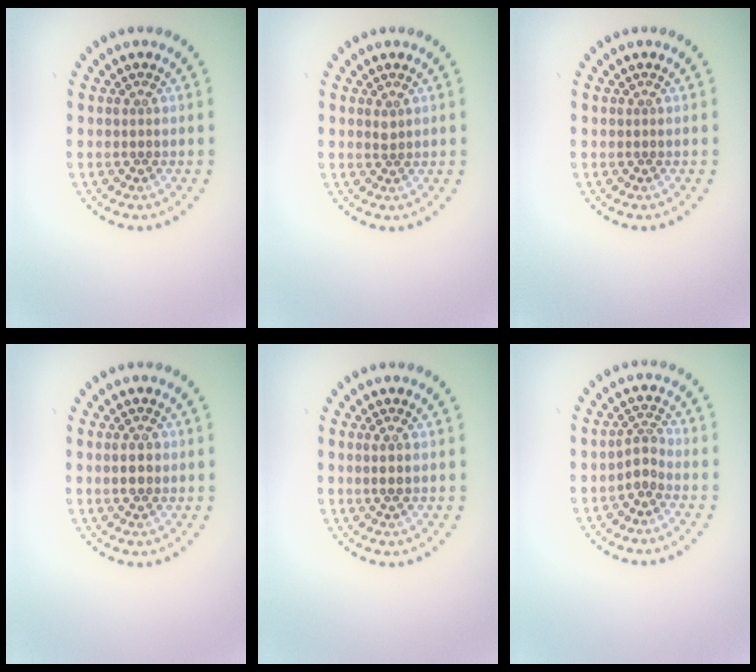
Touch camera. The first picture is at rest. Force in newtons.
{"total": 0.7, "press": 0.6, "slide": 0.4}
{"total": 0.0}
{"total": 1.8, "press": 1.8, "slide": 0.1}
{"total": 1.2, "press": 1.0, "slide": 0.6}
{"total": 1.8, "press": 1.2, "slide": 1.3}